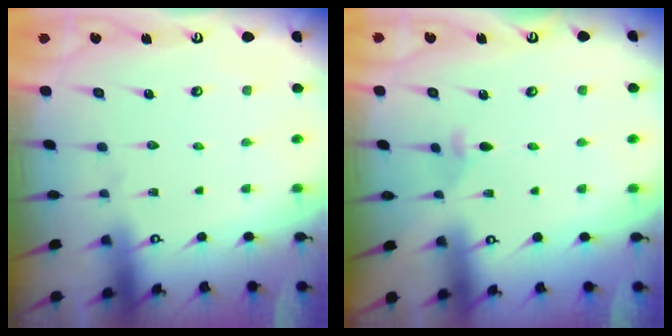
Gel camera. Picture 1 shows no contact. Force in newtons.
{"total": 2.5, "press": 2.4, "slide": 0.6}